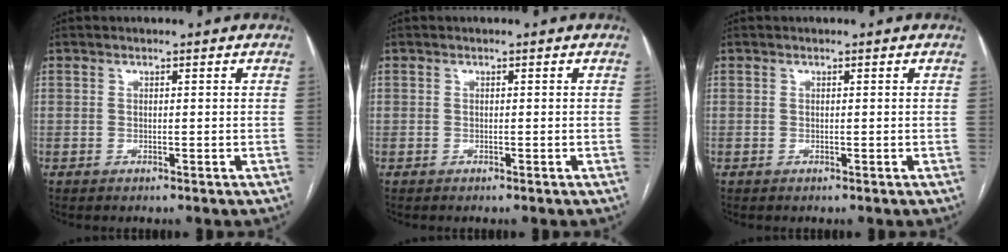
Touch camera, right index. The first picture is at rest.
{"total": 0.0}
{"total": 0.0}